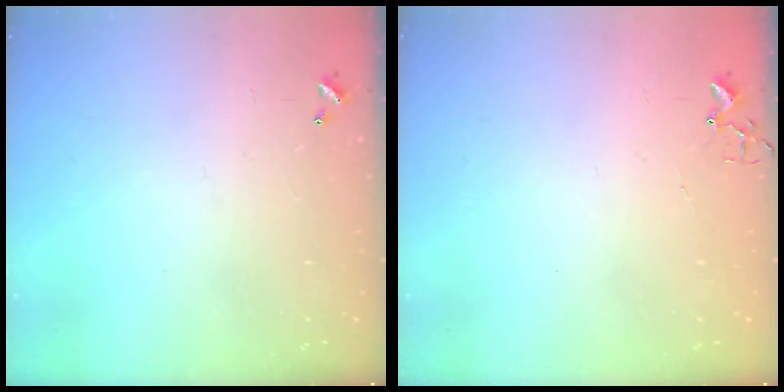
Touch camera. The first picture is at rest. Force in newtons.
{"total": 1.9, "press": 1.9, "slide": 0.2}